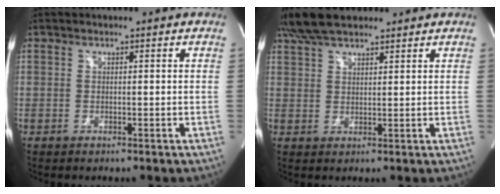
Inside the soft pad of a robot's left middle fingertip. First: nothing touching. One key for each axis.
{"total": 8.1, "fx": 6.6, "fy": 2.4, "fz": 4.1, "tx": -0.086, "ty": 0.030, "tz": 0.125}